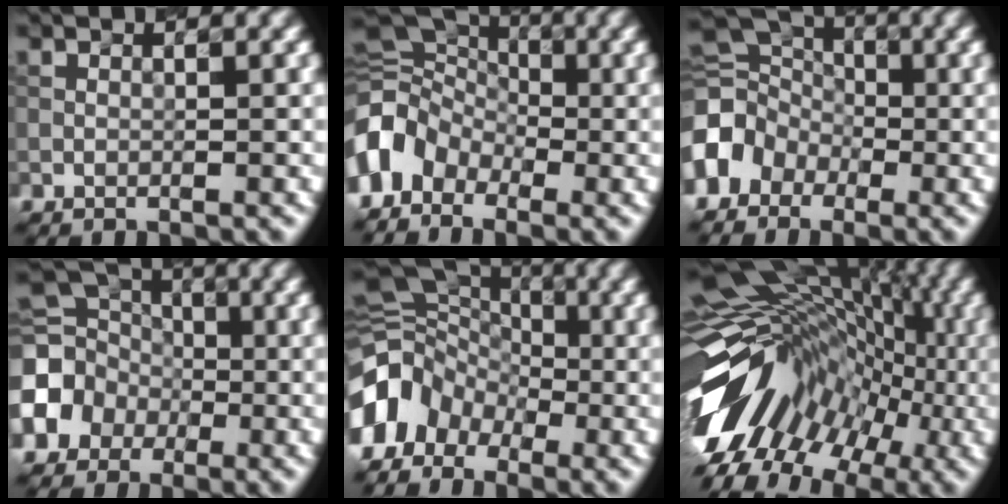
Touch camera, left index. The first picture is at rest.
{"total": 6.2, "force": [-2.2, 4.8, 3.2], "torque": [-0.044, 0.009, -0.059]}
{"total": 7.1, "force": [-2.5, 5.6, 3.6], "torque": [-0.052, 0.006, -0.061]}
{"total": 8.5, "force": [-2.0, 7.4, 3.7], "torque": [-0.070, -0.001, -0.067]}
{"total": 6.9, "force": [-2.9, 5.3, 3.3], "torque": [-0.051, 0.009, -0.069]}
{"total": 14.4, "force": [-3.3, 9.6, 10.2], "torque": [-0.161, 0.029, -0.058]}